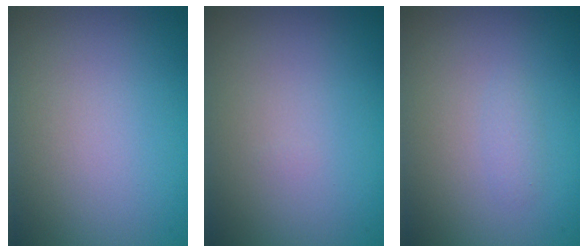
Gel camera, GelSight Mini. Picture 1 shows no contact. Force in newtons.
{"total": 0.0}
{"total": 0.8, "press": 0.8, "slide": 0.0}